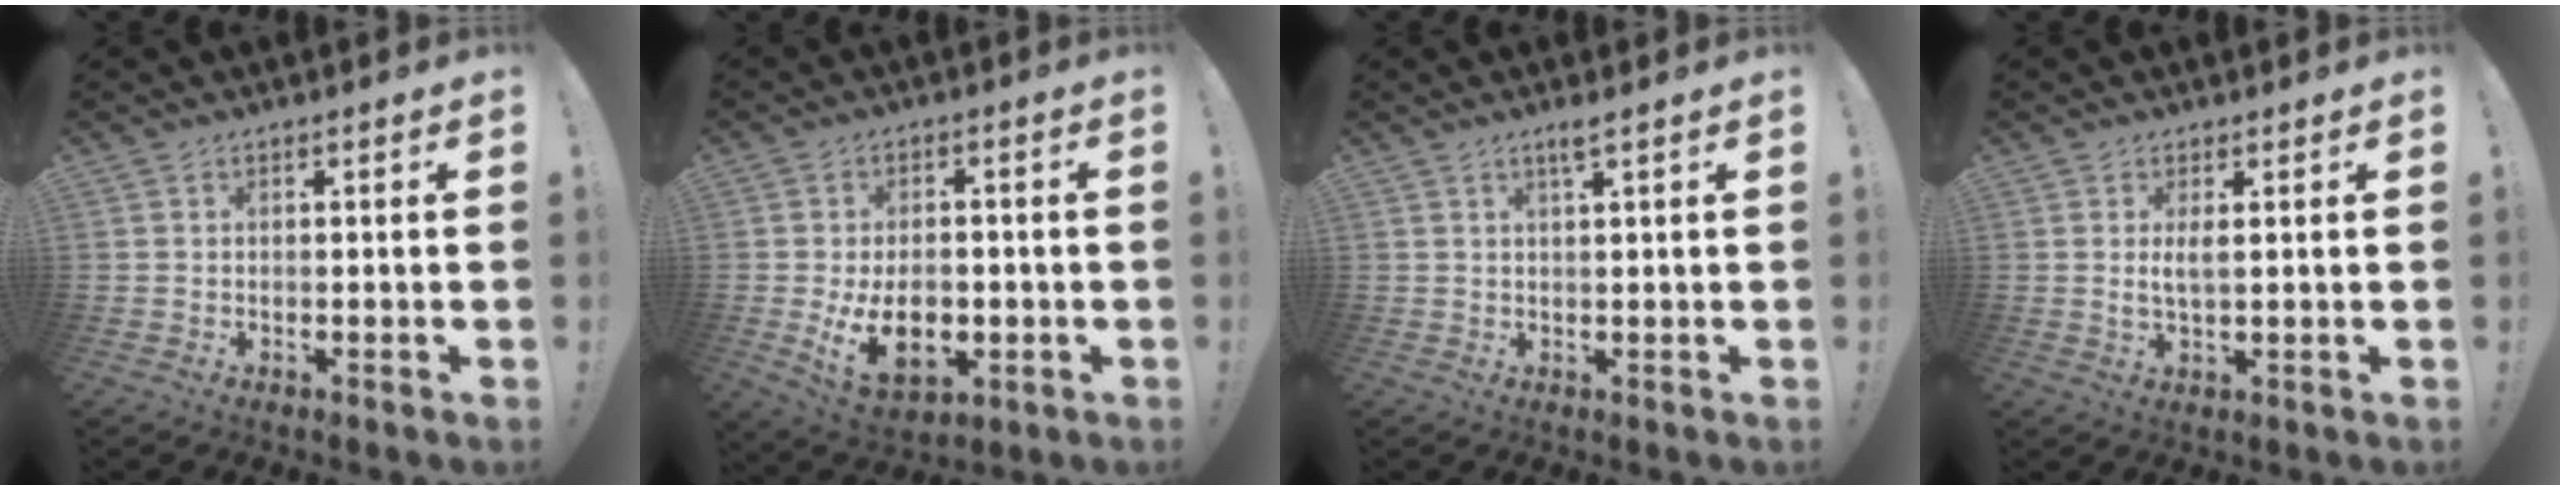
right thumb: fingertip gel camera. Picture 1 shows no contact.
{"total": 13.1, "force": [-2.6, 8.4, 9.6], "torque": [-0.146, 0.003, -0.040]}
{"total": 2.4, "force": [1.4, -0.3, 1.9], "torque": [-0.040, -0.001, 0.023]}
{"total": 3.1, "force": [0.7, 0.6, 3.0], "torque": [-0.052, -0.006, 0.010]}